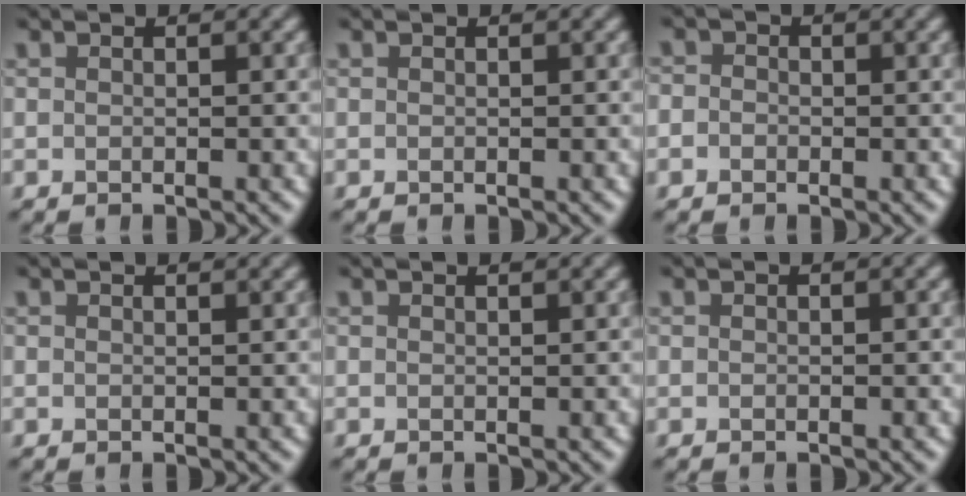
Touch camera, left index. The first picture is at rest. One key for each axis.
{"total": 0.0}
{"total": 1.7, "fx": 0.0, "fy": 1.5, "fz": 0.6, "tx": 0.004, "ty": 0.003, "tz": -0.022}
{"total": 1.0, "fx": 0.9, "fy": 0.2, "fz": 0.4, "tx": -0.004, "ty": -0.001, "tz": 0.011}
{"total": 0.8, "fx": 0.7, "fy": 0.1, "fz": 0.3, "tx": -0.002, "ty": 0.000, "tz": 0.009}
{"total": 0.0}